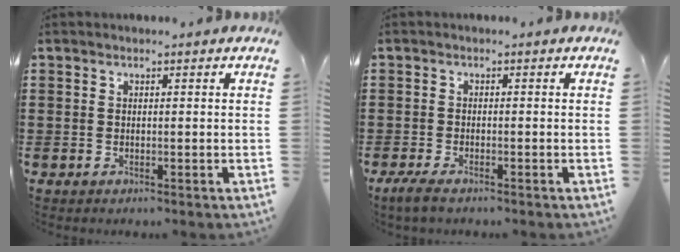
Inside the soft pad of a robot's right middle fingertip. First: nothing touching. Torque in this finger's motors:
{"motor_torque": [0.53, -0.44, 0.32, 0.10]}